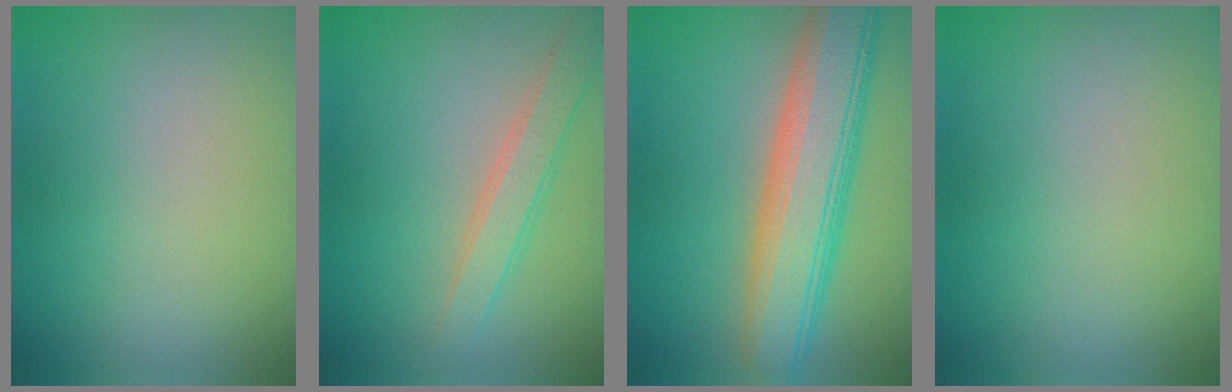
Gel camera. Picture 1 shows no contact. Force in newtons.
{"total": 2.8, "press": 2.8, "slide": 0.1}
{"total": 8.4, "press": 8.4, "slide": 0.9}
{"total": 0.0}